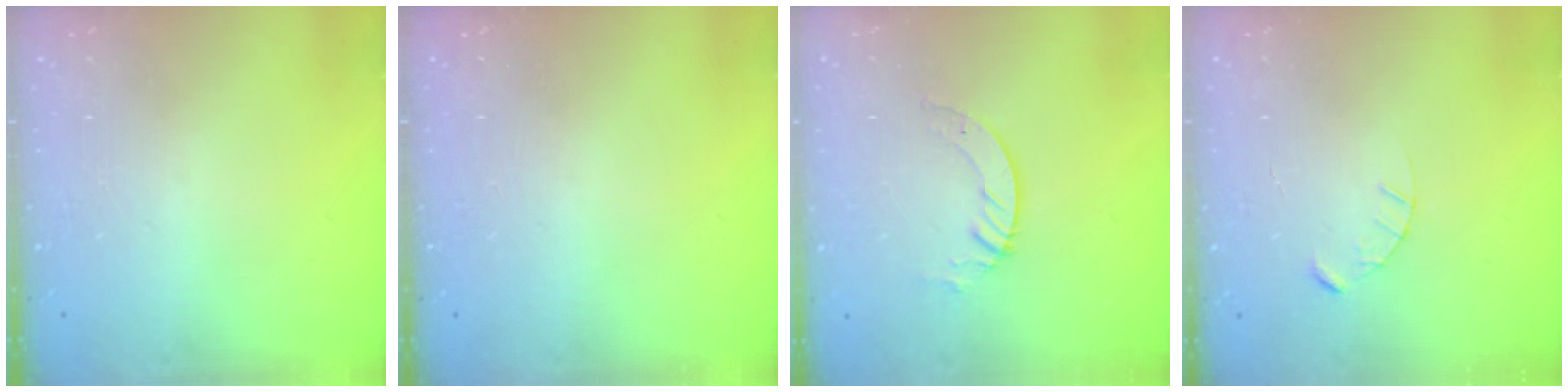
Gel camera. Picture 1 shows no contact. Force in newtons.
{"total": 0.0}
{"total": 3.1, "press": 3.1, "slide": 0.2}
{"total": 2.4, "press": 2.4, "slide": 0.3}